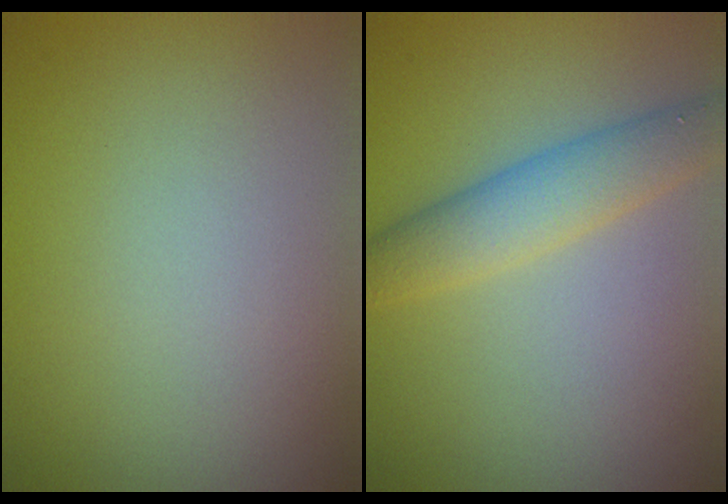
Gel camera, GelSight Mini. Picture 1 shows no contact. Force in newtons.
{"total": 3.8, "press": 3.8, "slide": 0.1}